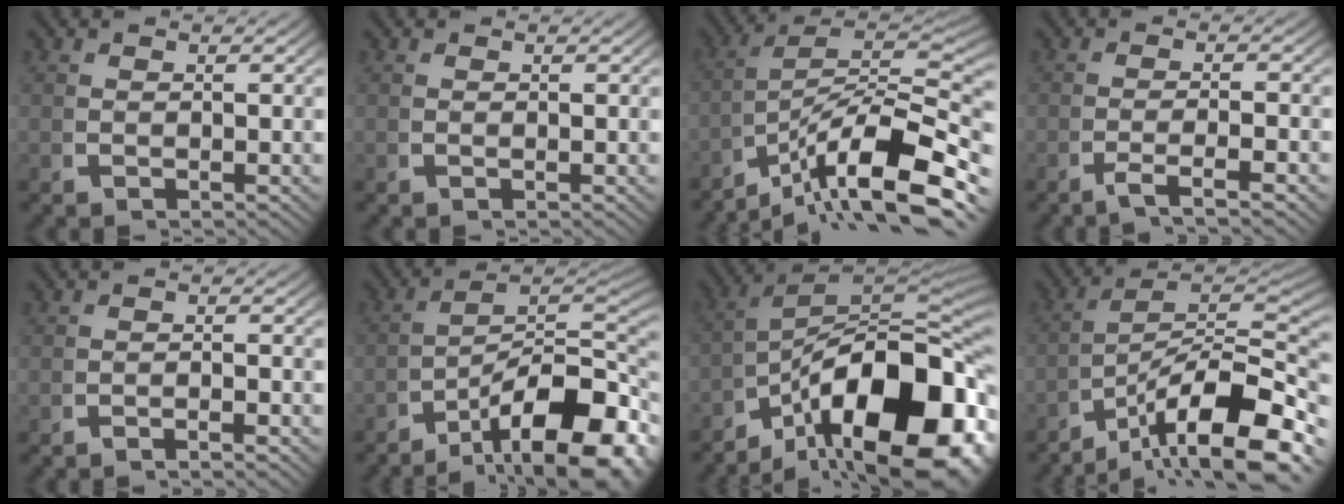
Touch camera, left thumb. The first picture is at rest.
{"total": 0.0}
{"total": 13.4, "force": [-3.9, 8.2, 9.8], "torque": [-0.142, -0.030, -0.059]}
{"total": 2.9, "force": [-1.9, 0.5, 2.1], "torque": [-0.042, 0.000, -0.037]}
{"total": 1.3, "force": [-1.1, 0.1, 0.6], "torque": [-0.010, 0.003, -0.024]}
{"total": 16.0, "force": [-4.2, 10.2, 11.6], "torque": [-0.163, -0.053, -0.052]}
{"total": 20.9, "force": [-4.1, 12.2, 16.5], "torque": [-0.230, -0.052, -0.045]}
{"total": 13.3, "force": [-2.4, 8.5, 10.0], "torque": [-0.138, -0.034, -0.032]}